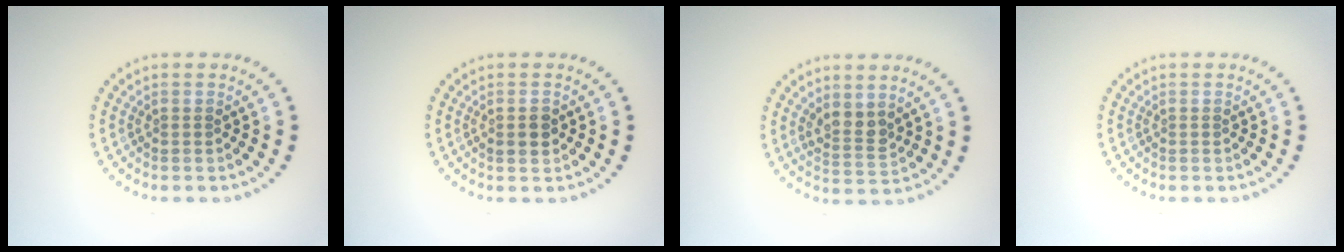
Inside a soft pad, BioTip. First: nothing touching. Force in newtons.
{"total": 1.2, "press": 1.2, "slide": 0.1}
{"total": 2.4, "press": 2.1, "slide": 1.2}
{"total": 0.0}